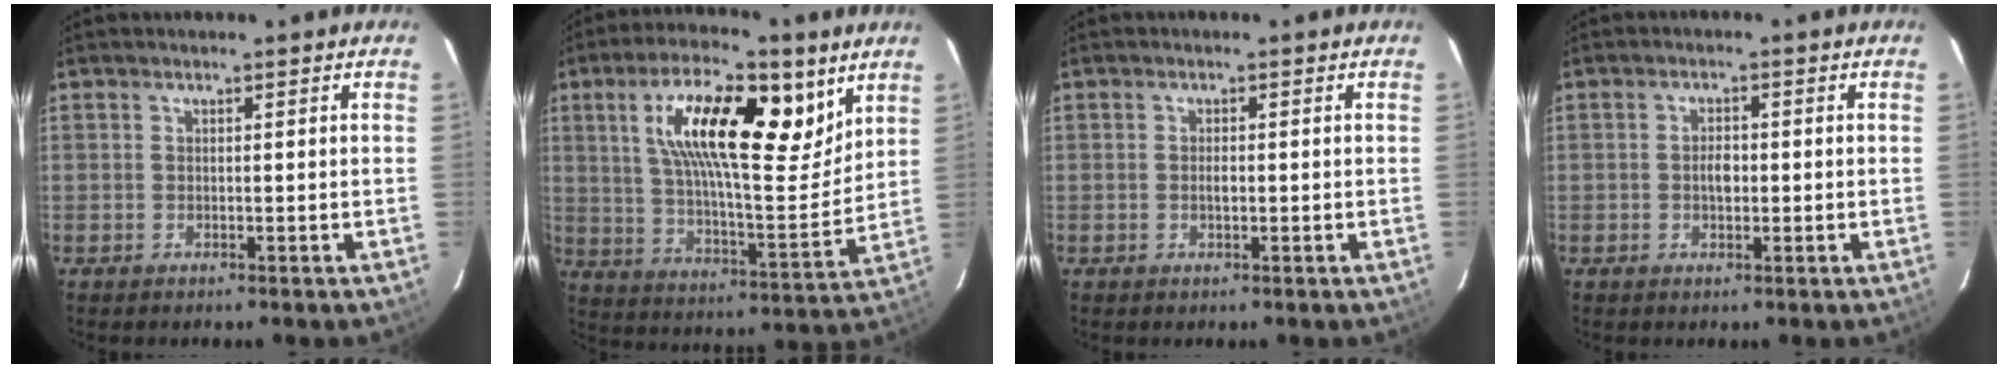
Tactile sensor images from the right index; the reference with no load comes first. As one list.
[{"total": 20.7, "force": [9.4, 7.3, 17.0], "torque": [-0.286, 0.017, 0.155]}, {"total": 1.2, "force": [-0.2, 0.6, 1.0], "torque": [-0.018, 0.001, -0.004]}, {"total": 2.5, "force": [-0.3, 1.6, 1.9], "torque": [-0.033, 0.005, -0.006]}]